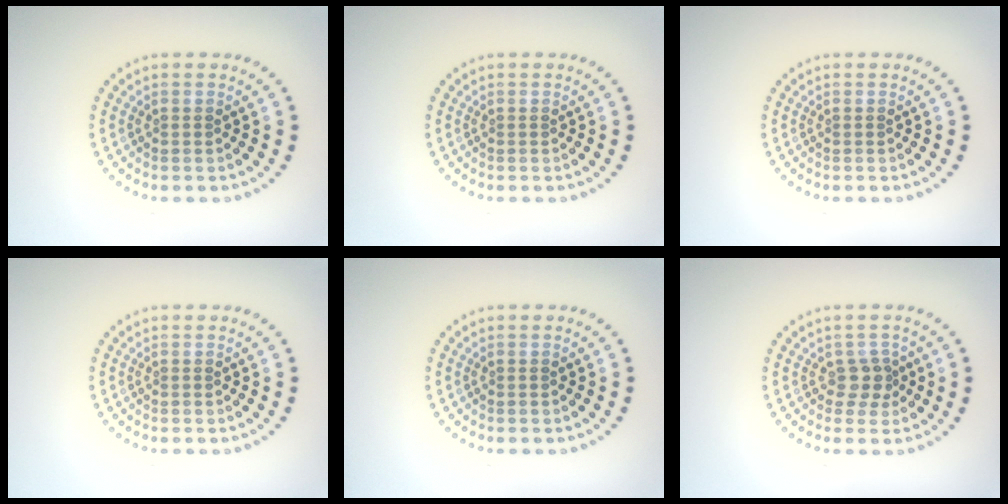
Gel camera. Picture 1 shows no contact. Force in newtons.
{"total": 0.0}
{"total": 0.0}
{"total": 0.0}
{"total": 0.0}
{"total": 1.8, "press": 1.5, "slide": 1.1}